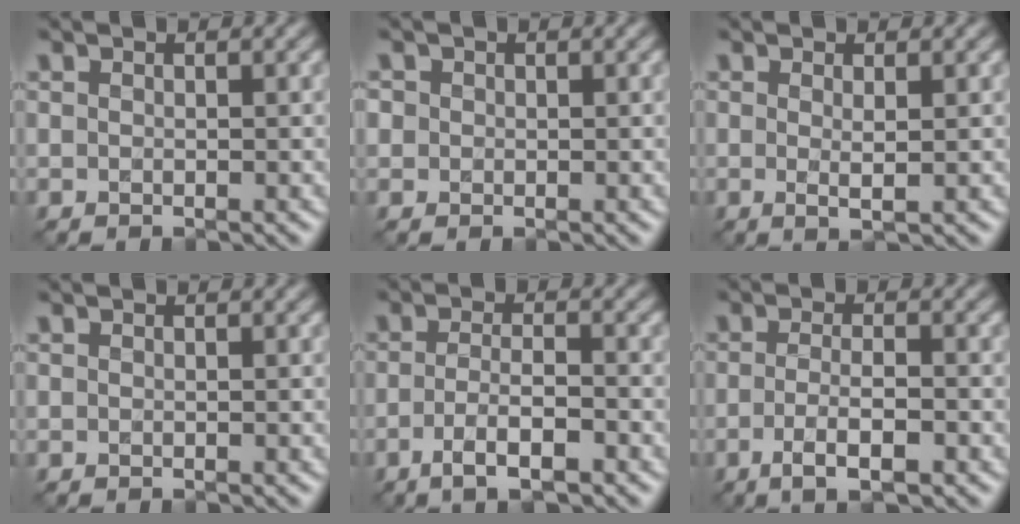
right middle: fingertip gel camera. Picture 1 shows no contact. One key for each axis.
{"total": 1.1, "fx": 0.2, "fy": 1.0, "fz": 0.2, "tx": 0.004, "ty": -0.001, "tz": 0.000}
{"total": 1.5, "fx": 0.2, "fy": 0.2, "fz": 1.5, "tx": -0.027, "ty": -0.005, "tz": 0.002}
{"total": 0.0}
{"total": 3.8, "fx": -1.8, "fy": 0.9, "fz": 3.2, "tx": -0.063, "ty": -0.001, "tz": -0.034}
{"total": 3.7, "fx": -1.4, "fy": 0.9, "fz": 3.3, "tx": -0.062, "ty": -0.003, "tz": -0.025}